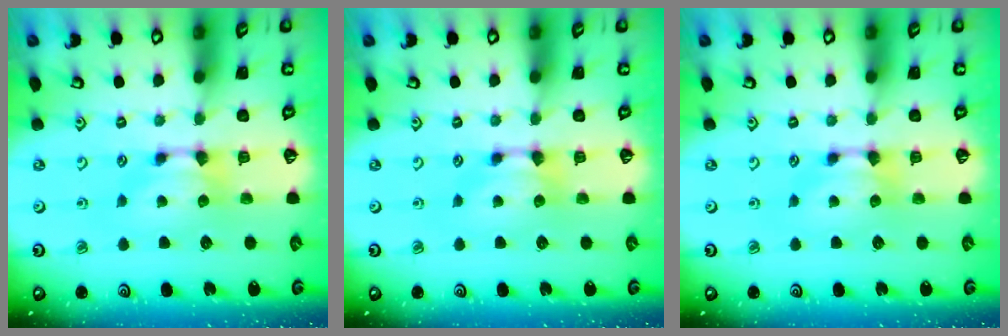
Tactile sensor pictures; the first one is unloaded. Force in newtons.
{"total": 0.0}
{"total": 0.0}